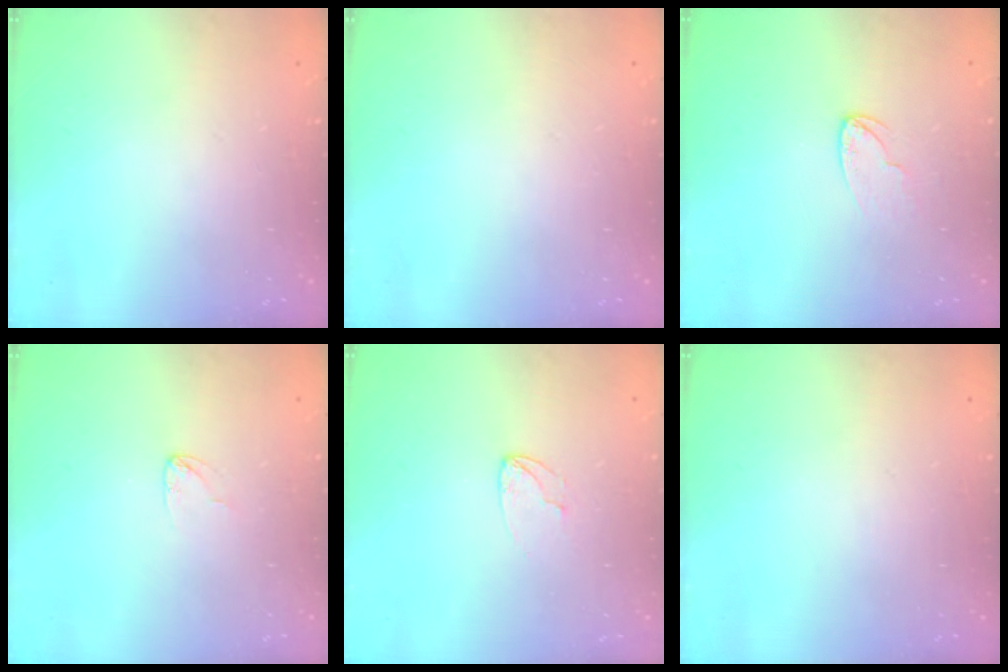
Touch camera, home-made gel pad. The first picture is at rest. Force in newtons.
{"total": 0.0}
{"total": 6.3, "press": 6.2, "slide": 0.4}
{"total": 2.6, "press": 2.6, "slide": 0.1}
{"total": 4.2, "press": 4.2, "slide": 0.3}
{"total": 0.0}